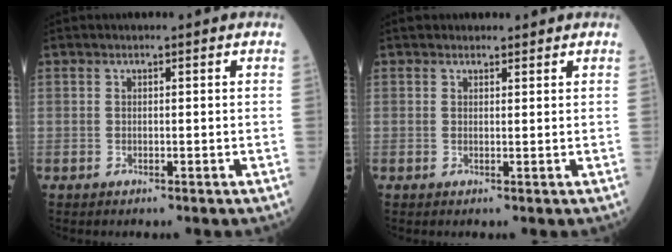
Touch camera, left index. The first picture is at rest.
{"total": 1.5, "force": [1.4, 0.7, 0.0], "torque": [0.011, 0.010, 0.018]}